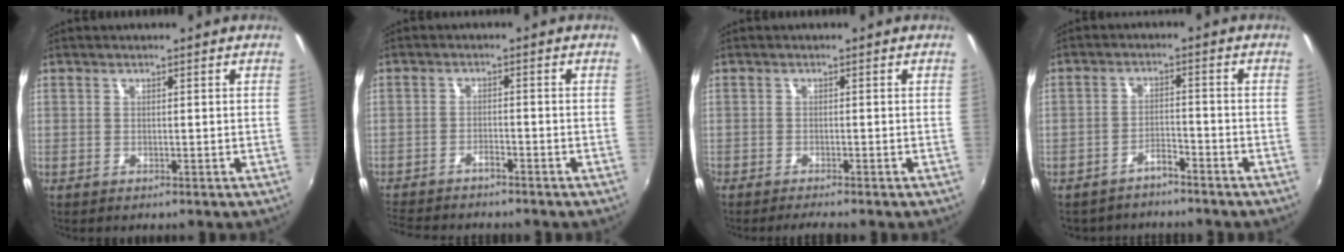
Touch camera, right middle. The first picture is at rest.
{"total": 6.9, "force": [-6.3, 1.2, 2.4], "torque": [-0.069, -0.013, -0.108]}
{"total": 2.5, "force": [-2.3, -0.2, 0.9], "torque": [-0.026, -0.011, -0.042]}
{"total": 3.8, "force": [-3.4, 1.3, 1.2], "torque": [-0.036, 0.004, -0.054]}